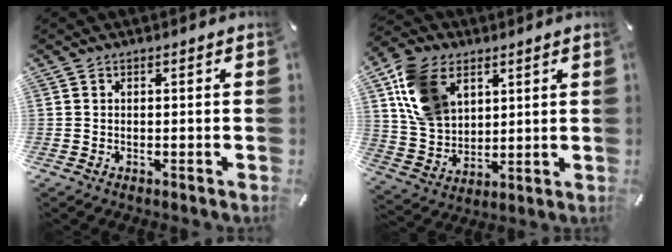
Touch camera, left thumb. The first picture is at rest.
{"total": 14.2, "force": [6.0, 10.2, 7.8], "torque": [-0.191, -0.001, 0.116]}